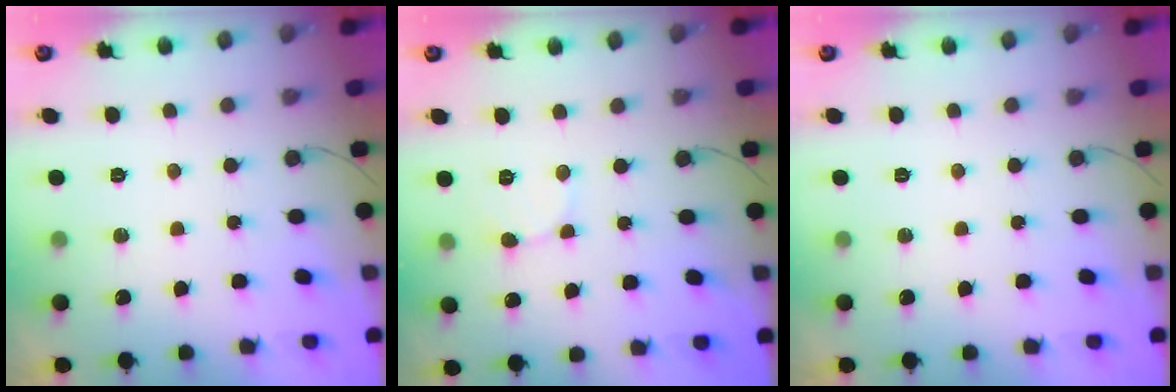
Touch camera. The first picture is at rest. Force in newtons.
{"total": 2.4, "press": 2.4, "slide": 0.3}
{"total": 0.0}